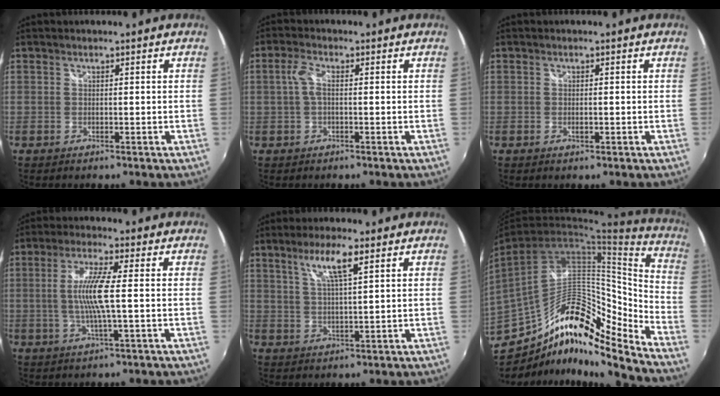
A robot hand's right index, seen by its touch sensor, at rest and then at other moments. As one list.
[{"total": 3.1, "force": [0.1, 1.1, 2.8], "torque": [-0.061, 0.005, 0.003]}, {"total": 0.9, "force": [-0.2, 0.5, 0.7], "torque": [-0.013, -0.002, -0.004]}, {"total": 8.0, "force": [-0.4, 0.1, 8.0], "torque": [-0.158, -0.002, -0.006]}, {"total": 6.1, "force": [3.2, 0.4, 5.2], "torque": [-0.097, 0.002, 0.059]}, {"total": 18.2, "force": [-12.2, 6.3, 11.9], "torque": [-0.236, -0.004, -0.218]}]